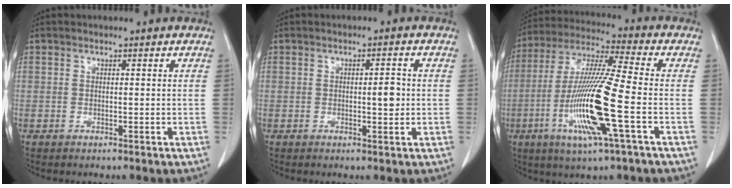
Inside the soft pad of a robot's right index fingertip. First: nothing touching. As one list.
[{"total": 2.6, "force": [-0.1, 0.7, 2.5], "torque": [-0.036, 0.002, 0.000]}, {"total": 16.1, "force": [-4.6, 0.0, 15.4], "torque": [-0.321, -0.017, -0.092]}]